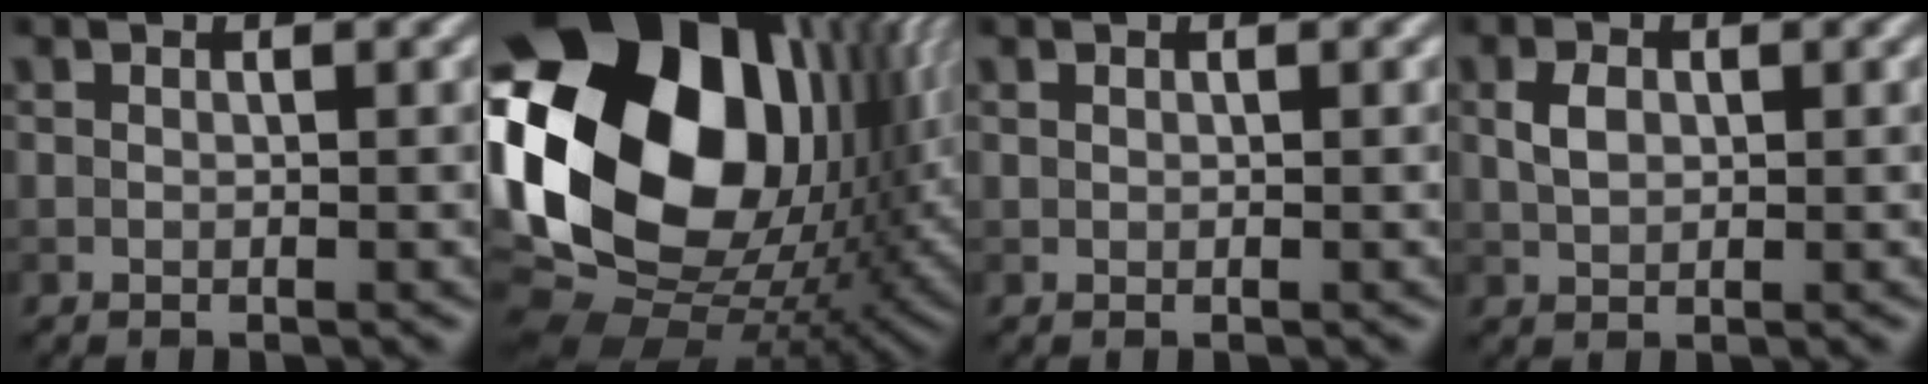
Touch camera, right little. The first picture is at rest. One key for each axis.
{"total": 22.4, "fx": 4.3, "fy": 15.5, "fz": 15.6, "tx": -0.338, "ty": -0.013, "tz": 0.102}
{"total": 0.0}
{"total": 2.0, "fx": 0.5, "fy": 1.5, "fz": 1.3, "tx": -0.032, "ty": 0.003, "tz": 0.009}